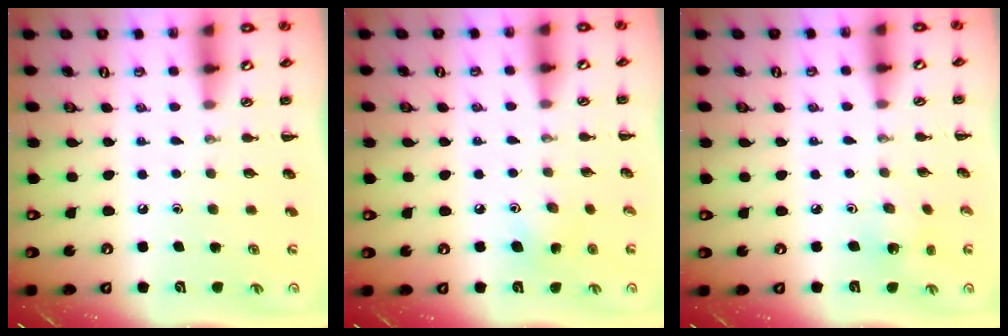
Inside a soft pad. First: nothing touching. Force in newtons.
{"total": 3.8, "press": 3.6, "slide": 1.2}
{"total": 1.9, "press": 1.8, "slide": 0.6}